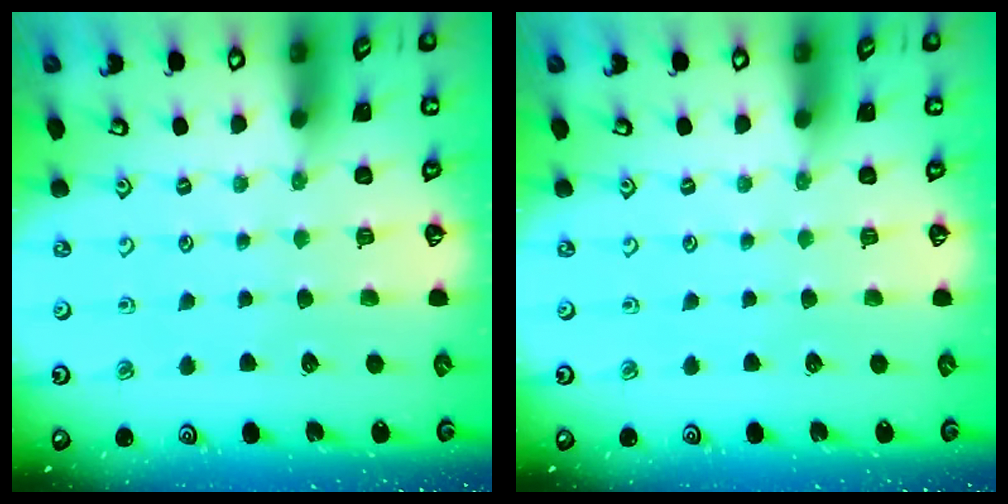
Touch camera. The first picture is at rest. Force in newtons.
{"total": 0.0}